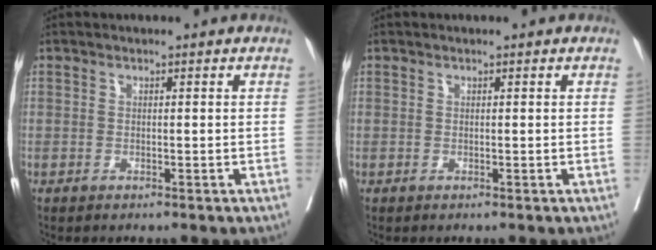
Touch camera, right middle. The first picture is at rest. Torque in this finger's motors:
{"motor_torque": [0.00, 0.00, 0.00, 0.00]}